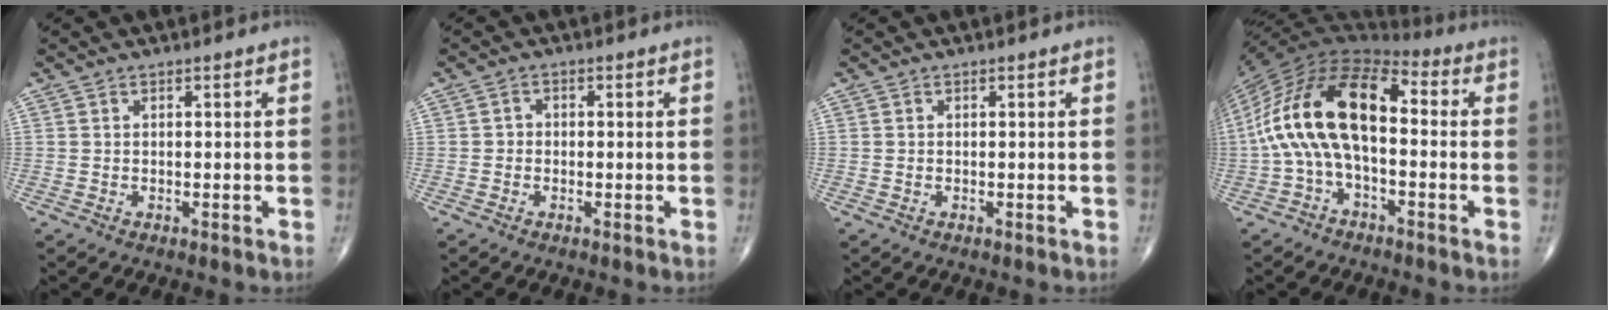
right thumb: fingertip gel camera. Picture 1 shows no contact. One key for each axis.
{"total": 1.2, "fx": -0.4, "fy": 1.1, "fz": 0.4, "tx": 0.003, "ty": 0.005, "tz": -0.013}
{"total": 0.0}
{"total": 18.8, "fx": -0.2, "fy": 9.6, "fz": 16.2, "tx": -0.299, "ty": 0.048, "tz": -0.014}